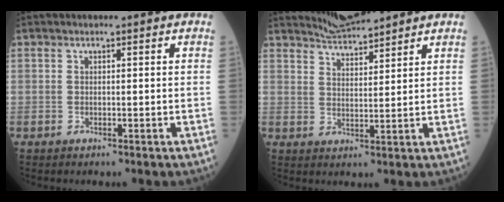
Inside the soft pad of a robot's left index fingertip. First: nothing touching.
{"total": 4.8, "force": [4.7, 0.0, 0.6], "torque": [-0.020, 0.009, 0.091]}